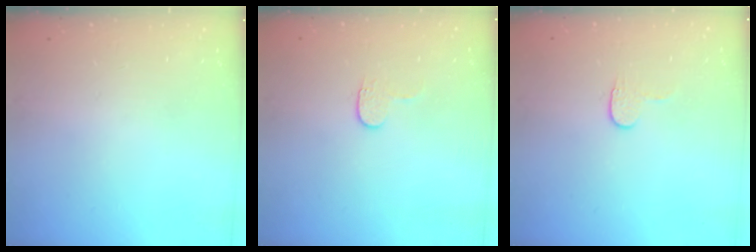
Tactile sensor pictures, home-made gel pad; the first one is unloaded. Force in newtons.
{"total": 3.4, "press": 3.4, "slide": 0.4}
{"total": 3.4, "press": 3.4, "slide": 0.4}